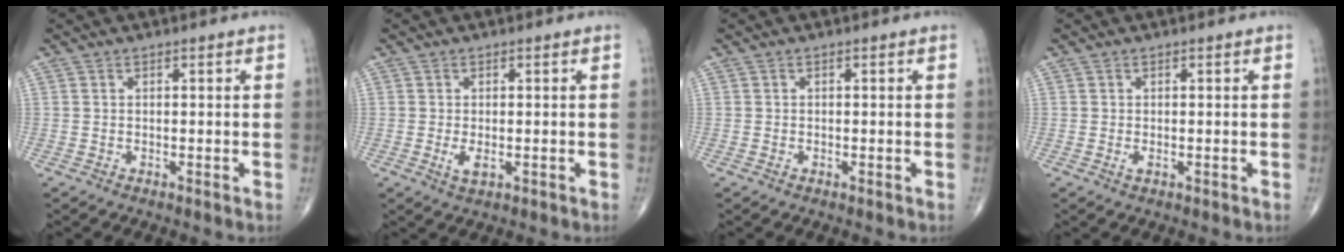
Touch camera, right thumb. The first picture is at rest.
{"total": 2.3, "force": [-0.6, 1.1, 2.0], "torque": [-0.040, -0.006, -0.009]}
{"total": 0.0}
{"total": 0.8, "force": [-0.3, 0.4, 0.7], "torque": [-0.011, 0.000, -0.004]}